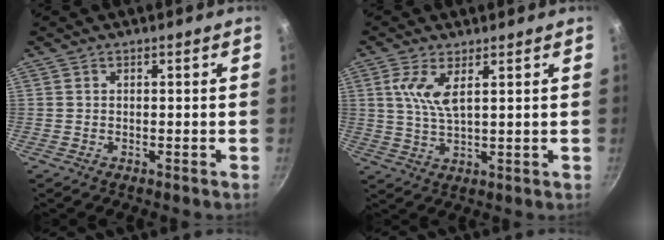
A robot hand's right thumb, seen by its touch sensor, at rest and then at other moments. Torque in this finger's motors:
{"motor_torque": [-0.37, 1.12, 0.51, 0.24, 0.05]}